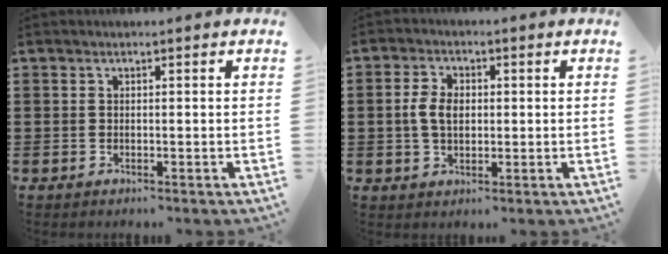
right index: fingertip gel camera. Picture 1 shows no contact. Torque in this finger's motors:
{"motor_torque": [0.07, -0.02, 0.33, 0.10]}